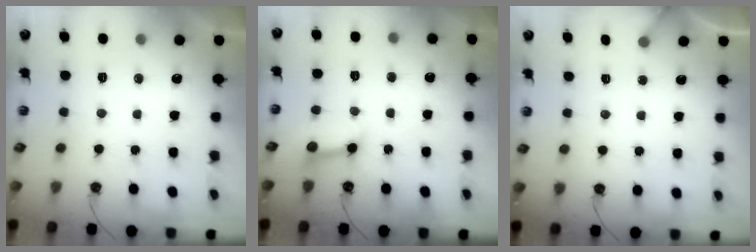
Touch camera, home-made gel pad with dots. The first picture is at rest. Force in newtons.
{"total": 5.2, "press": 5.2, "slide": 0.6}
{"total": 3.3, "press": 3.3, "slide": 0.3}